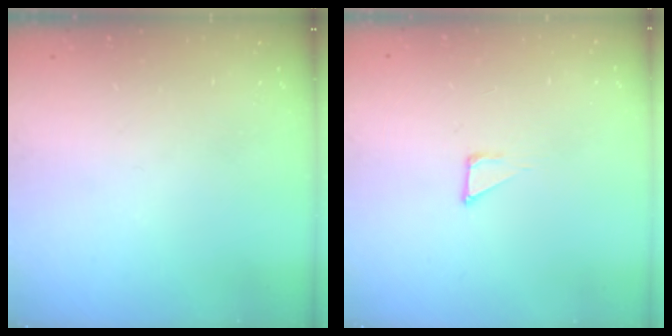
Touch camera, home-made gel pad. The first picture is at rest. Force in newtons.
{"total": 2.7, "press": 2.7, "slide": 0.3}